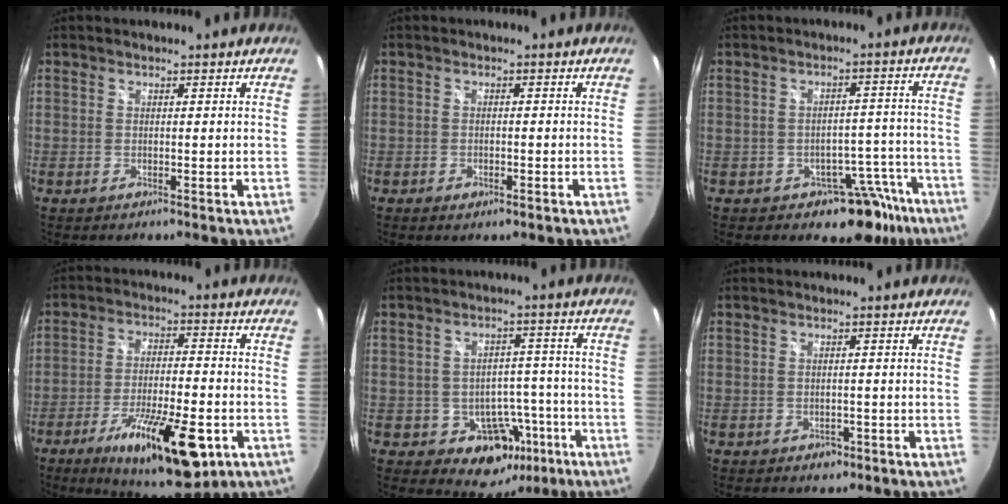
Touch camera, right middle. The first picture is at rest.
{"total": 2.1, "force": [-1.3, 1.1, 1.3], "torque": [-0.023, -0.005, -0.021]}
{"total": 9.7, "force": [-6.5, 6.1, 3.8], "torque": [-0.038, 0.043, -0.066]}
{"total": 18.5, "force": [-9.4, 5.7, 14.9], "torque": [-0.257, -0.031, -0.139]}
{"total": 10.7, "force": [-4.9, 8.5, 4.2], "torque": [-0.064, 0.035, -0.040]}
{"total": 2.4, "force": [-1.2, 1.8, 0.9], "torque": [-0.018, -0.004, -0.014]}